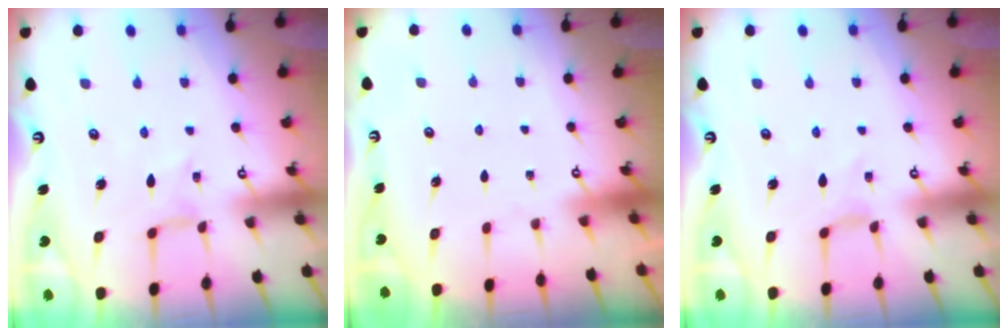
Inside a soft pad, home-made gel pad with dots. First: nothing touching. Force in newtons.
{"total": 0.0}
{"total": 0.0}